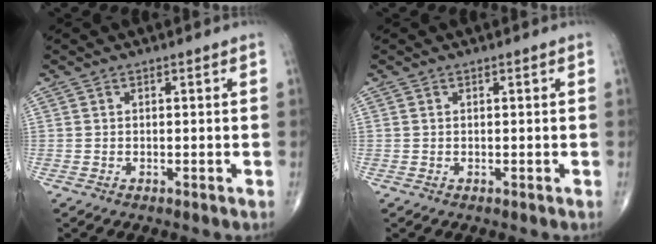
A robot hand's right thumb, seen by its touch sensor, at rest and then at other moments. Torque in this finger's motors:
{"motor_torque": [-0.08, -0.04, -0.26, 0.01, 0.00]}